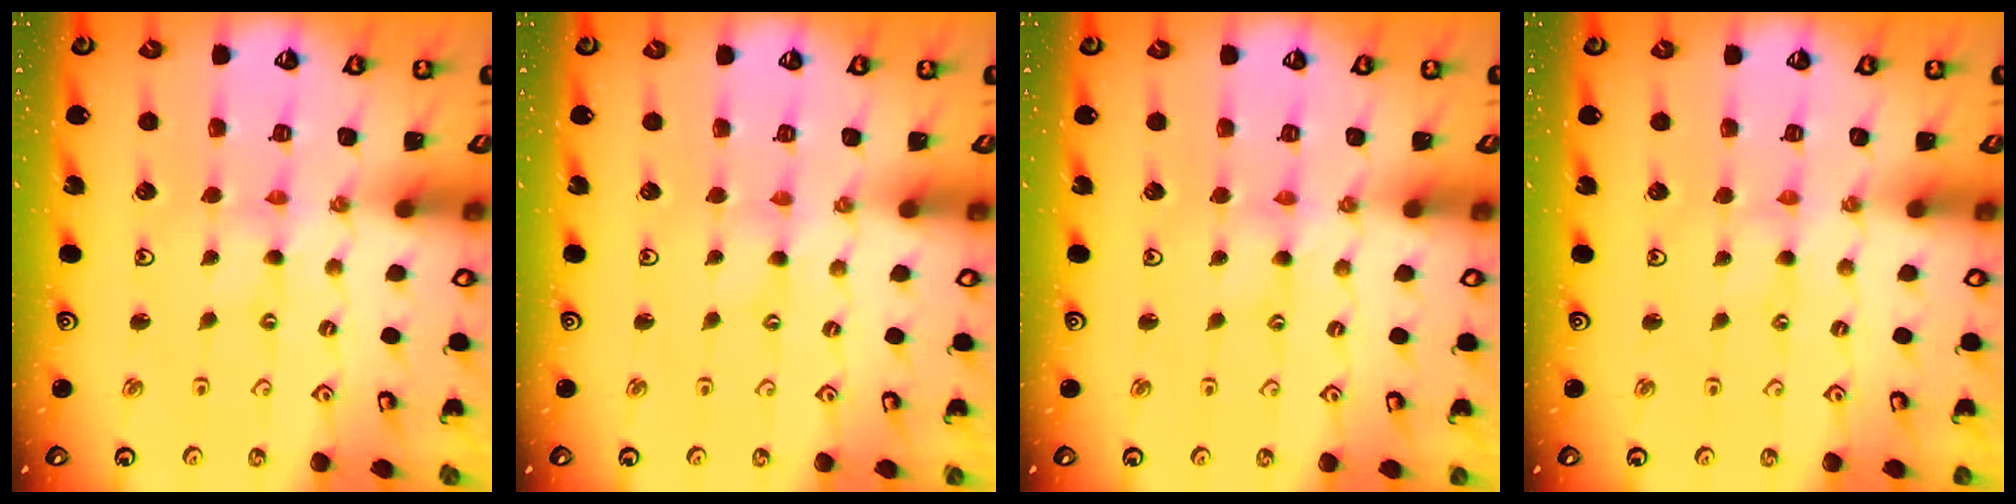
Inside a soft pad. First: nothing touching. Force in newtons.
{"total": 0.0}
{"total": 1.4, "press": 1.4, "slide": 0.2}
{"total": 1.1, "press": 1.0, "slide": 0.4}